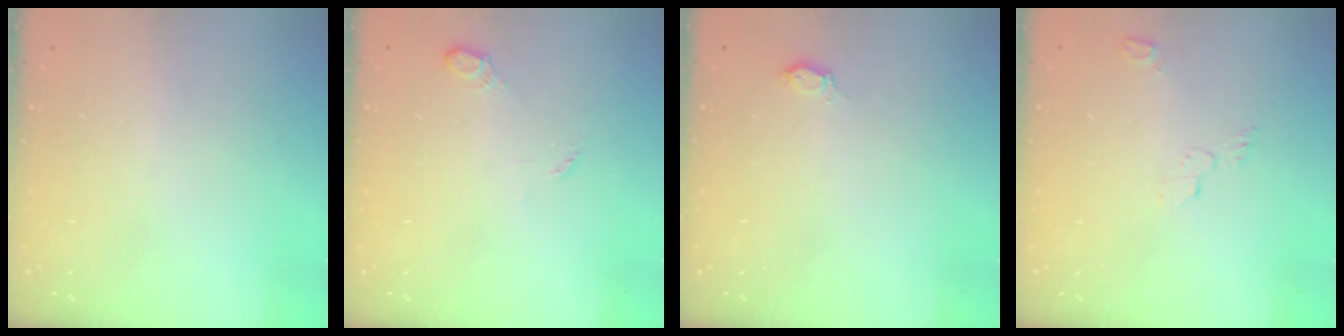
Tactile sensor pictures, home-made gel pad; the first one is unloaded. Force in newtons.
{"total": 4.8, "press": 4.7, "slide": 0.7}
{"total": 2.0, "press": 2.0, "slide": 0.3}
{"total": 4.1, "press": 4.1, "slide": 0.3}